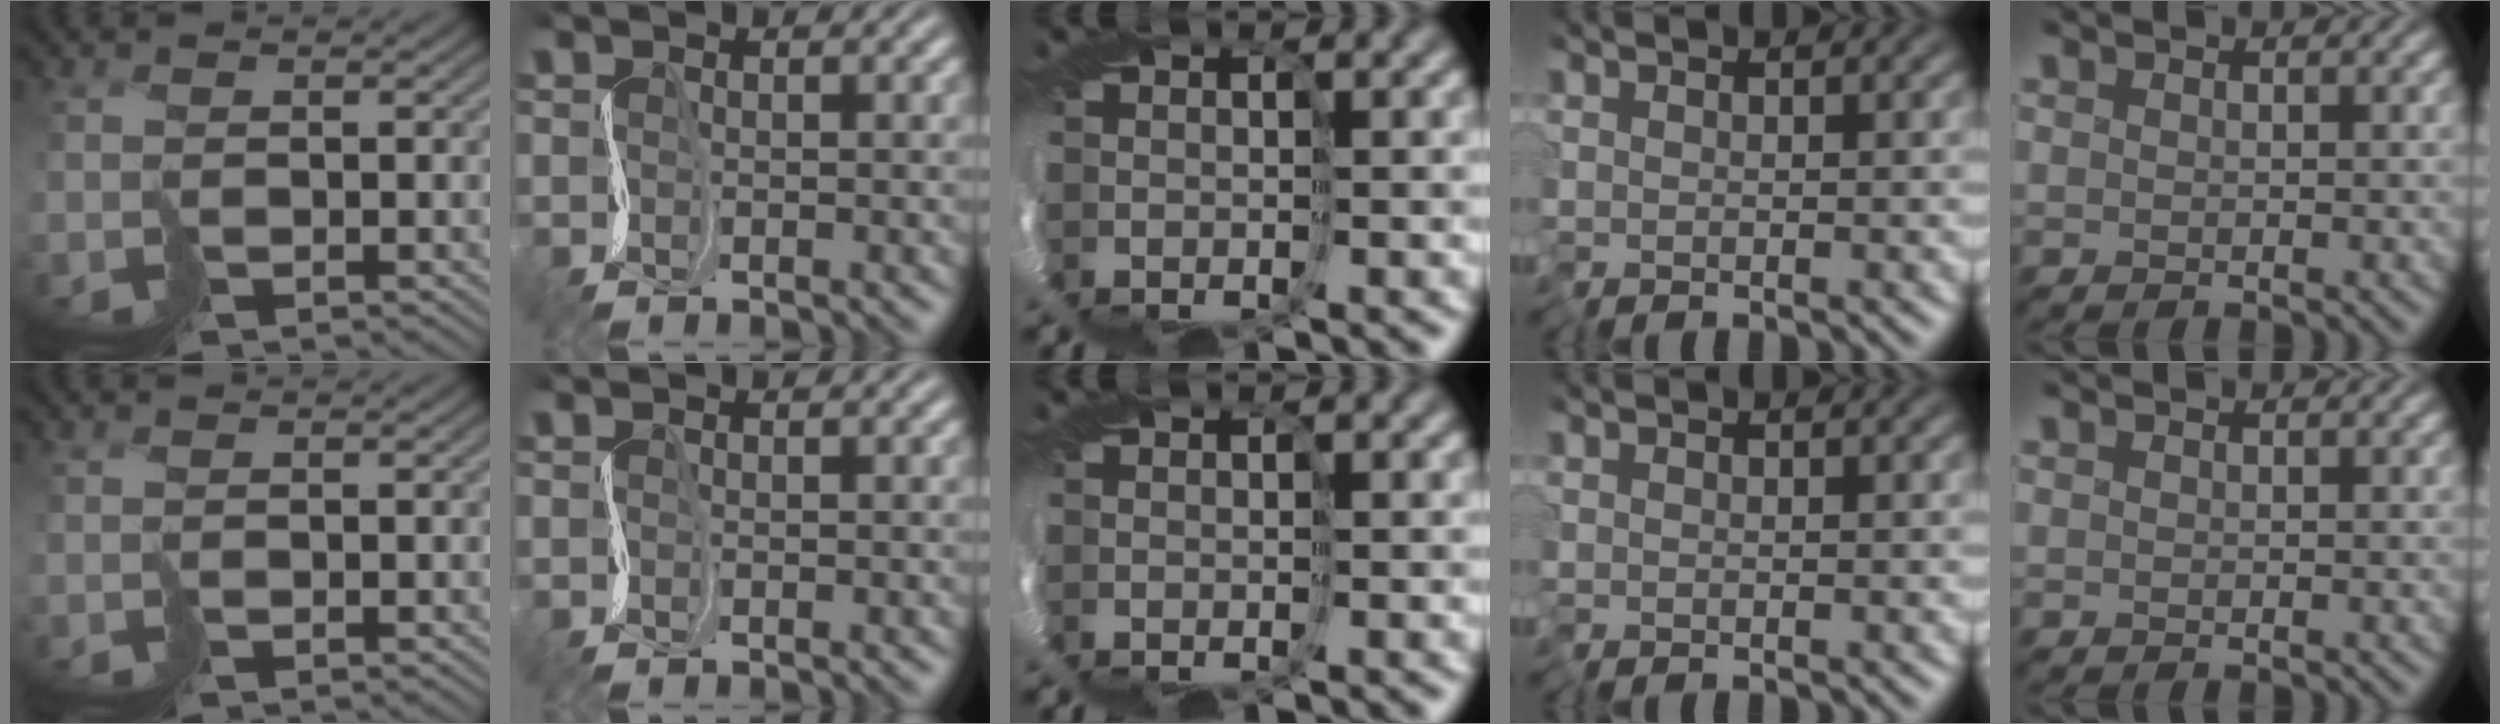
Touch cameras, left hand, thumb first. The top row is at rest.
{}